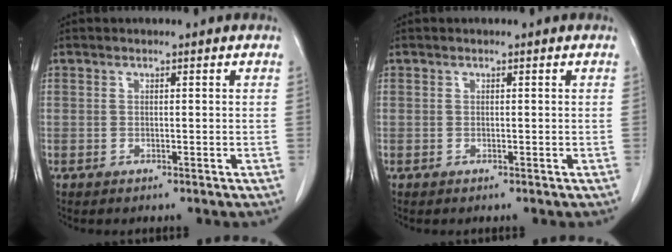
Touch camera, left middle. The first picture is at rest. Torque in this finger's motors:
{"motor_torque": [-0.13, -0.13, 0.00, -0.01]}